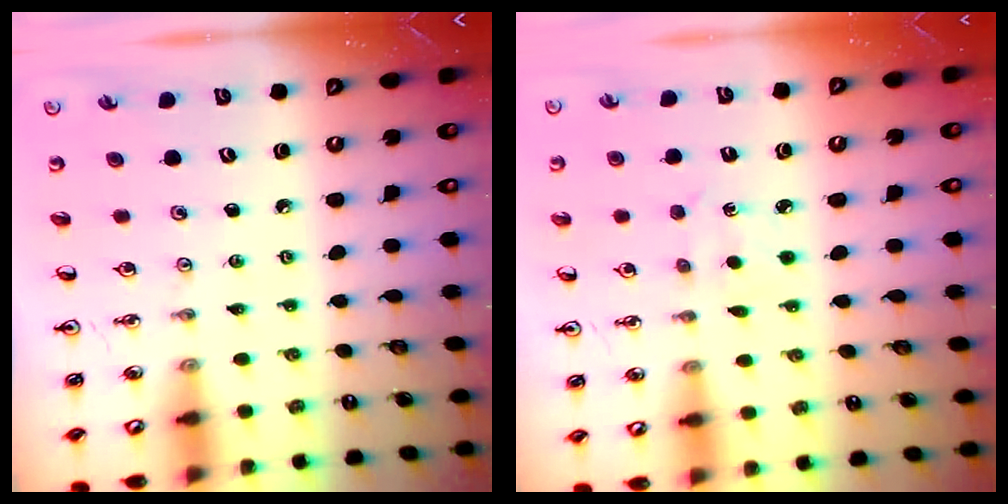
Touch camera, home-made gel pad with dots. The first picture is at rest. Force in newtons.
{"total": 2.6, "press": 2.6, "slide": 0.4}